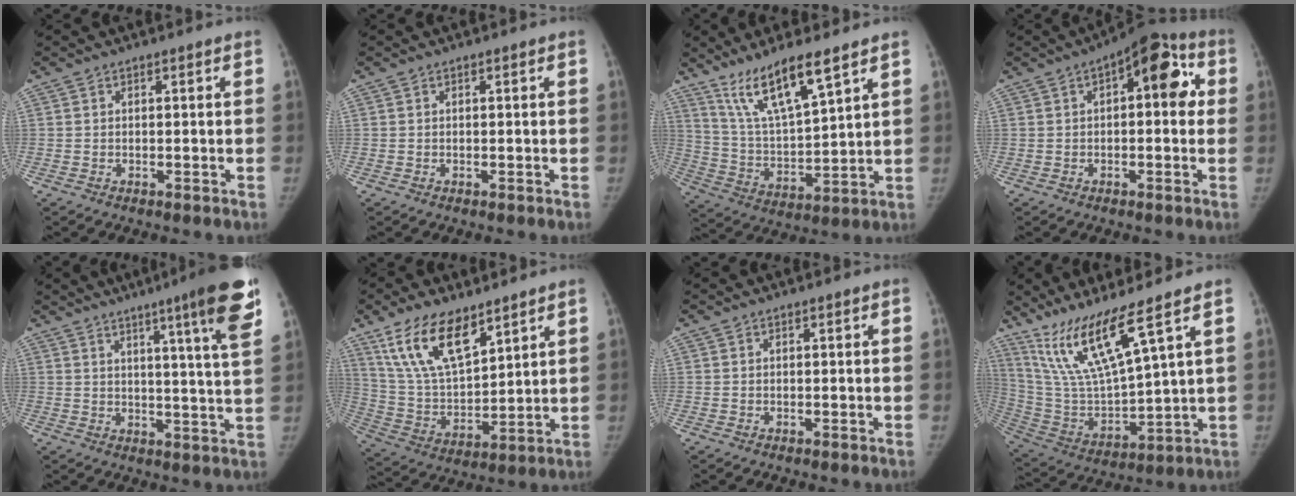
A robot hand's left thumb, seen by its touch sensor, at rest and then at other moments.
{"total": 0.0}
{"total": 13.7, "force": [9.4, 2.6, 9.6], "torque": [-0.171, -0.053, 0.192]}
{"total": 11.6, "force": [2.4, 5.4, 10.0], "torque": [-0.094, 0.031, 0.021]}
{"total": 14.2, "force": [8.2, 0.1, 11.6], "torque": [-0.153, -0.039, 0.099]}
{"total": 15.5, "force": [10.0, 6.5, 9.9], "torque": [-0.157, -0.044, 0.203]}
{"total": 0.0}
{"total": 15.2, "force": [10.0, 1.1, 11.3], "torque": [-0.225, -0.059, 0.213]}